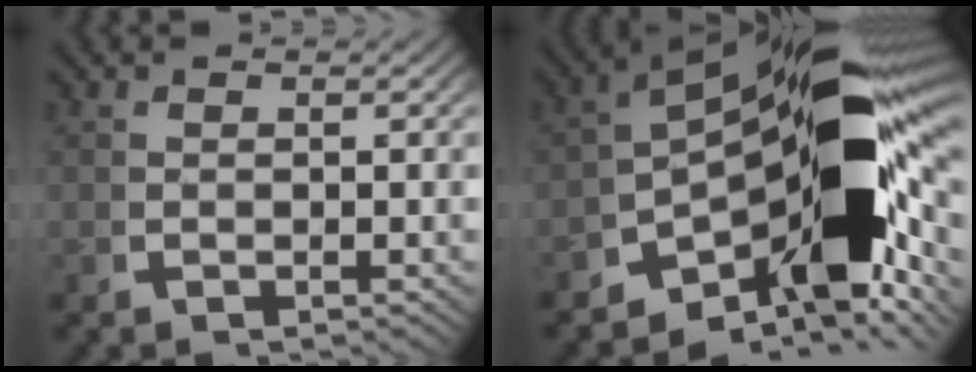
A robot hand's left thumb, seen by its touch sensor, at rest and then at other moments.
{"total": 20.5, "force": [-1.2, 10.3, 17.7], "torque": [-0.243, -0.027, -0.018]}